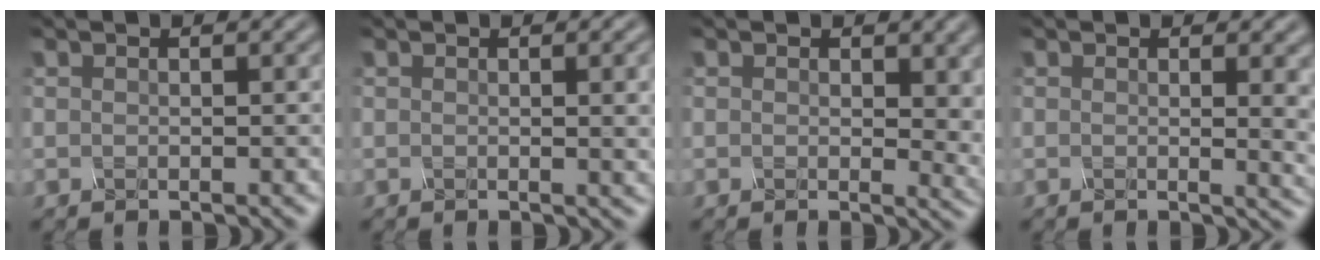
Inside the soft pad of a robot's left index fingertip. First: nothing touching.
{"total": 3.1, "force": [0.3, 0.9, 2.9], "torque": [-0.027, 0.003, 0.001]}
{"total": 3.9, "force": [0.9, 2.3, 3.1], "torque": [-0.032, -0.006, 0.011]}
{"total": 4.2, "force": [0.6, 1.7, 3.8], "torque": [-0.025, -0.002, 0.009]}